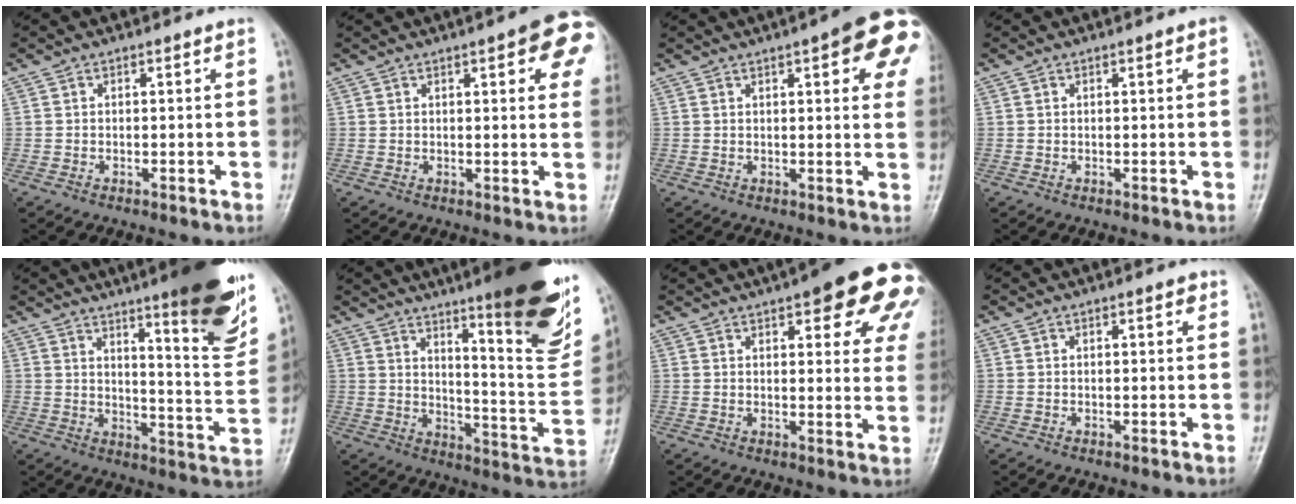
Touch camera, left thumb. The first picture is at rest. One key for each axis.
{"total": 11.2, "fx": 4.6, "fy": 3.3, "fz": 9.7, "tx": -0.089, "ty": -0.008, "tz": 0.045}
{"total": 15.1, "fx": 6.1, "fy": 4.5, "fz": 13.0, "tx": -0.137, "ty": -0.009, "tz": 0.065}
{"total": 1.0, "fx": 0.3, "fy": 0.2, "fz": 0.9, "tx": -0.015, "ty": 0.002, "tz": 0.003}
{"total": 20.1, "fx": 12.7, "fy": 3.0, "fz": 15.3, "tx": -0.176, "ty": -0.074, "tz": 0.178}
{"total": 24.6, "fx": 15.0, "fy": 4.0, "fz": 19.1, "tx": -0.235, "ty": -0.080, "tz": 0.215}
{"total": 20.2, "fx": 10.7, "fy": 6.6, "fz": 15.9, "tx": -0.169, "ty": -0.017, "tz": 0.119}
{"total": 1.3, "fx": 0.7, "fy": 0.4, "fz": 1.1, "tx": -0.012, "ty": 0.000, "tz": 0.008}